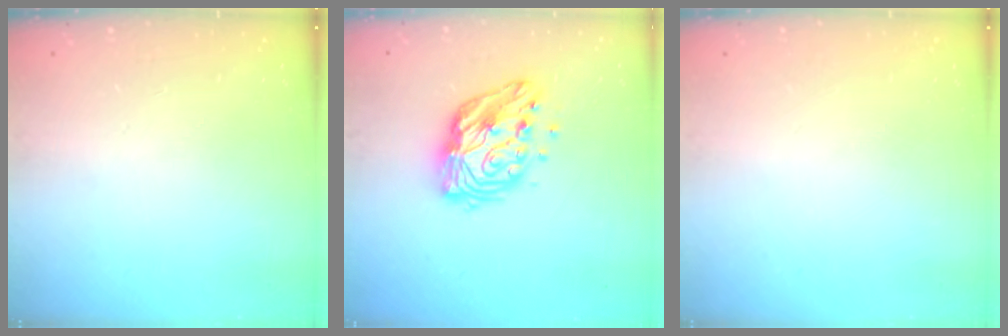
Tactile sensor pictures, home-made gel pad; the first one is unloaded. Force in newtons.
{"total": 13.0, "press": 13.0, "slide": 0.9}
{"total": 0.0}